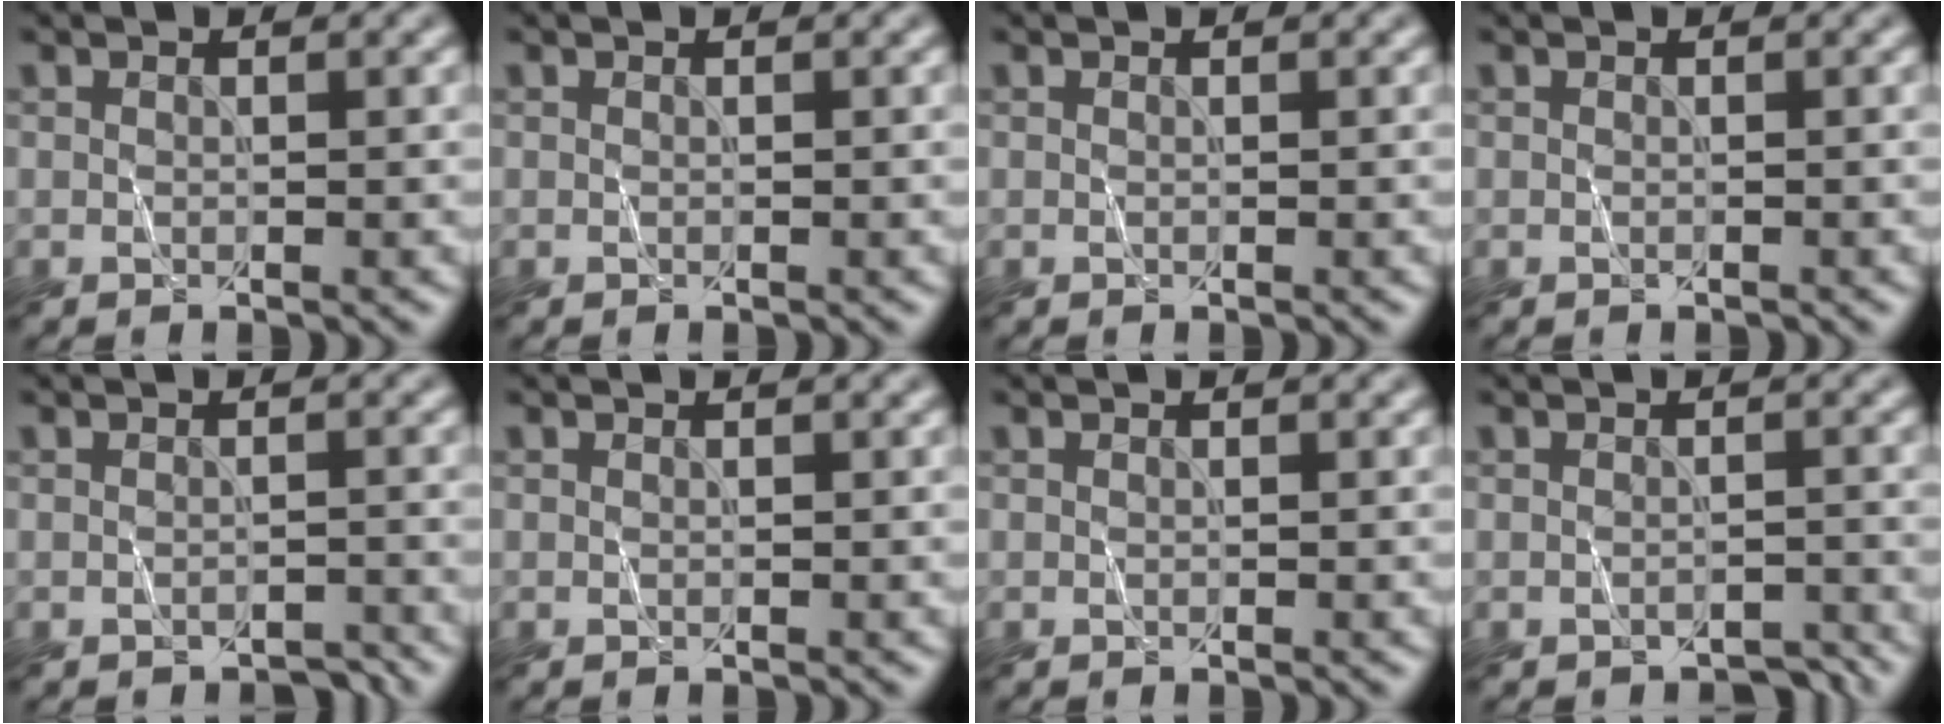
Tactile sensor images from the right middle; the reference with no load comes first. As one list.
[{"total": 0.0}, {"total": 0.0}, {"total": 0.0}, {"total": 1.1, "force": [-1.1, 0.1, 0.2], "torque": [-0.003, -0.003, -0.016]}, {"total": 0.0}, {"total": 0.0}, {"total": 1.5, "force": [-1.4, 0.3, 0.3], "torque": [-0.004, -0.002, -0.019]}]